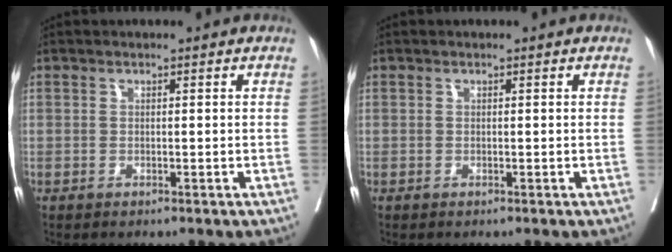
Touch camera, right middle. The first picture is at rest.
{"total": 0.0}